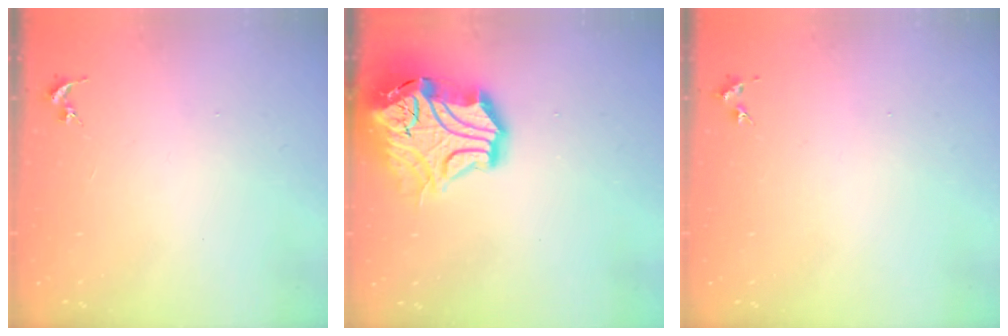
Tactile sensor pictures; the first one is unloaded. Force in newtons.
{"total": 19.5, "press": 19.3, "slide": 2.9}
{"total": 4.3, "press": 4.3, "slide": 0.6}